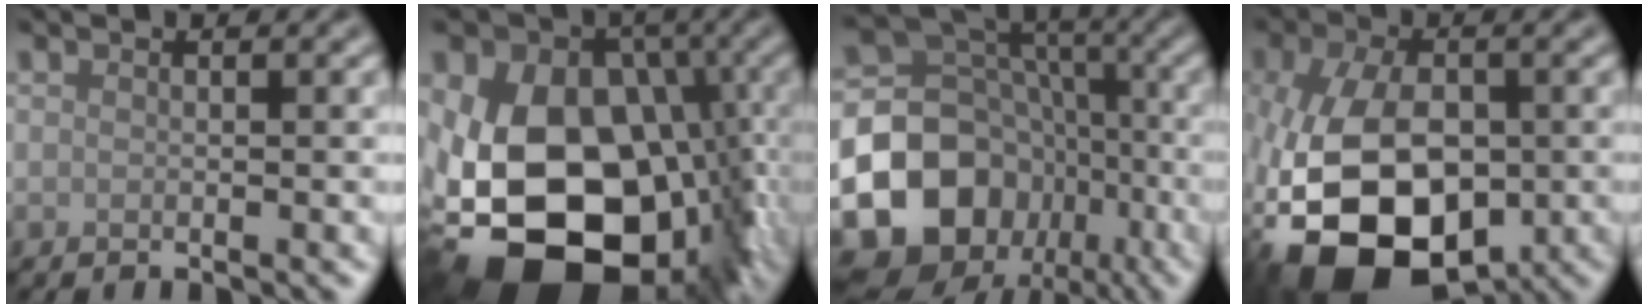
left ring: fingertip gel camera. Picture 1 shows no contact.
{"total": 19.0, "force": [-4.7, 13.2, 12.8], "torque": [-0.200, 0.000, -0.082]}
{"total": 17.3, "force": [-6.7, 14.3, 7.0], "torque": [-0.146, -0.020, -0.130]}
{"total": 13.5, "force": [-5.0, 7.9, 9.7], "torque": [-0.197, -0.036, -0.081]}